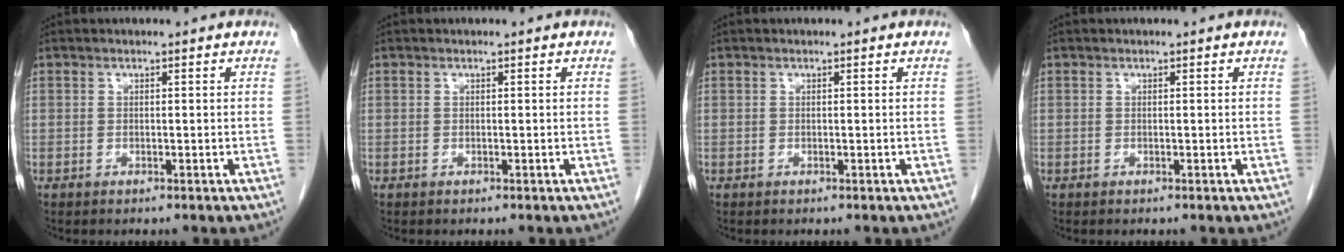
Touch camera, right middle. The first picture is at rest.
{"total": 0.0}
{"total": 0.0}
{"total": 0.0}